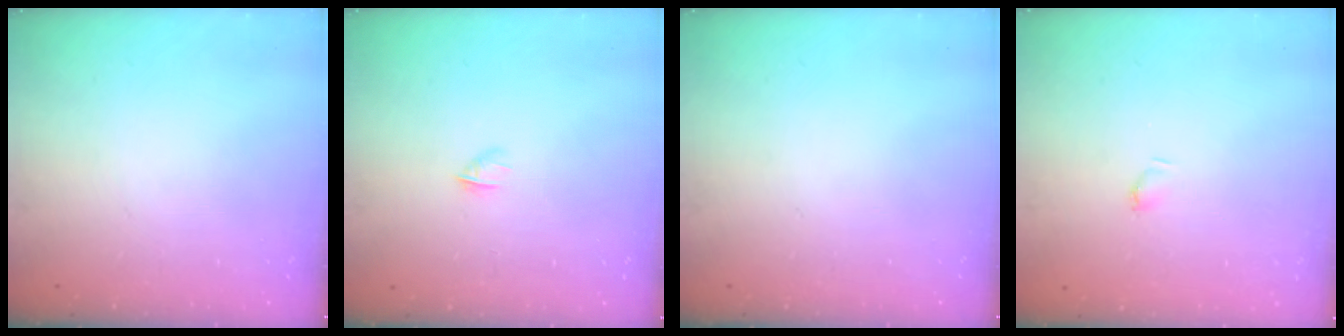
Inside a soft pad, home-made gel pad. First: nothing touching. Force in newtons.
{"total": 2.8, "press": 2.7, "slide": 0.8}
{"total": 0.0}
{"total": 3.5, "press": 3.4, "slide": 0.7}